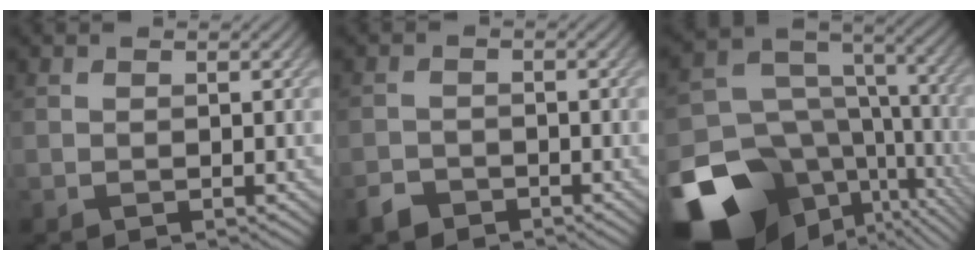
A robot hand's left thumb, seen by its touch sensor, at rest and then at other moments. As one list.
[{"total": 2.4, "force": [-1.9, 1.3, 0.6], "torque": [-0.012, -0.003, -0.043]}, {"total": 21.1, "force": [-10.3, 15.3, 10.4], "torque": [-0.220, -0.047, -0.119]}]